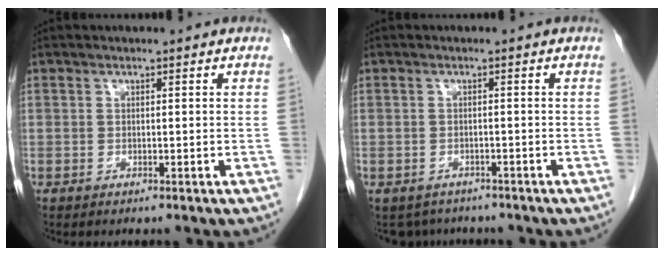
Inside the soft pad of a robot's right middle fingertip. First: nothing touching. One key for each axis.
{"total": 4.0, "fx": -3.5, "fy": 2.1, "fz": 0.1, "tx": 0.004, "ty": 0.003, "tz": -0.049}